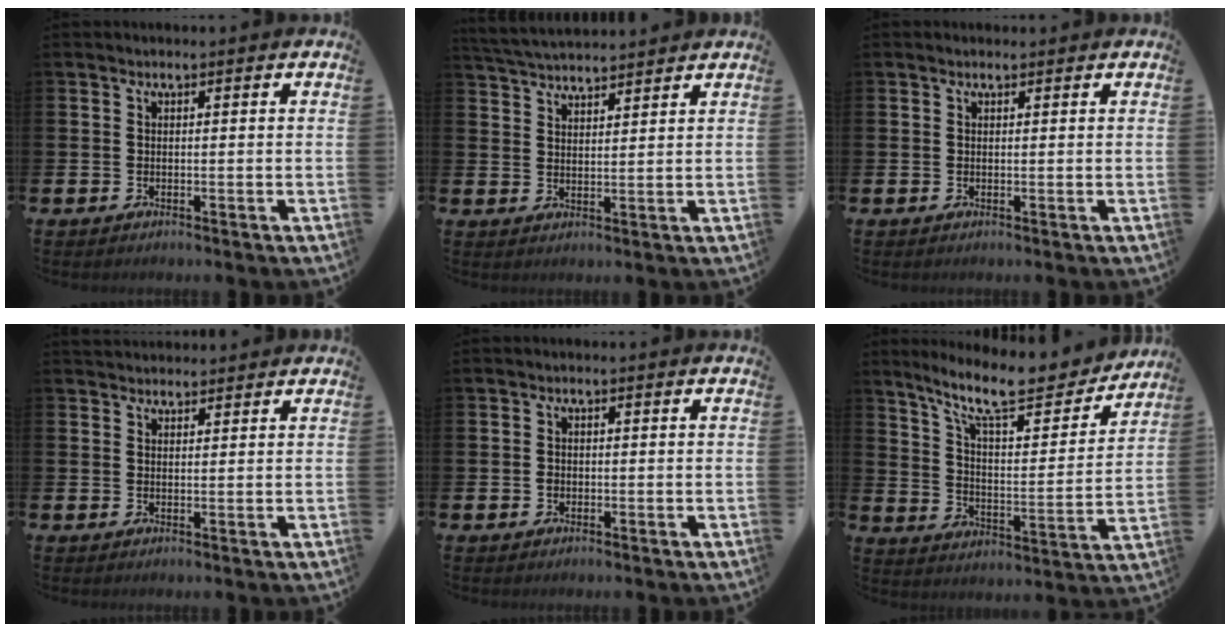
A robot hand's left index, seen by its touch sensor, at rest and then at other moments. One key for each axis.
{"total": 4.2, "fx": 4.2, "fy": 0.4, "fz": 0.3, "tx": -0.022, "ty": -0.021, "tz": 0.077}
{"total": 0.6, "fx": 0.5, "fy": 0.2, "fz": 0.2, "tx": 0.002, "ty": 0.000, "tz": 0.008}
{"total": 2.2, "fx": 2.1, "fy": 0.6, "fz": -0.1, "tx": 0.009, "ty": -0.009, "tz": 0.036}
{"total": 1.1, "fx": -0.2, "fy": 0.9, "fz": 0.7, "tx": -0.007, "ty": 0.004, "tz": -0.006}
{"total": 12.4, "fx": 10.6, "fy": 2.5, "fz": 6.0, "tx": -0.130, "ty": -0.067, "tz": 0.179}